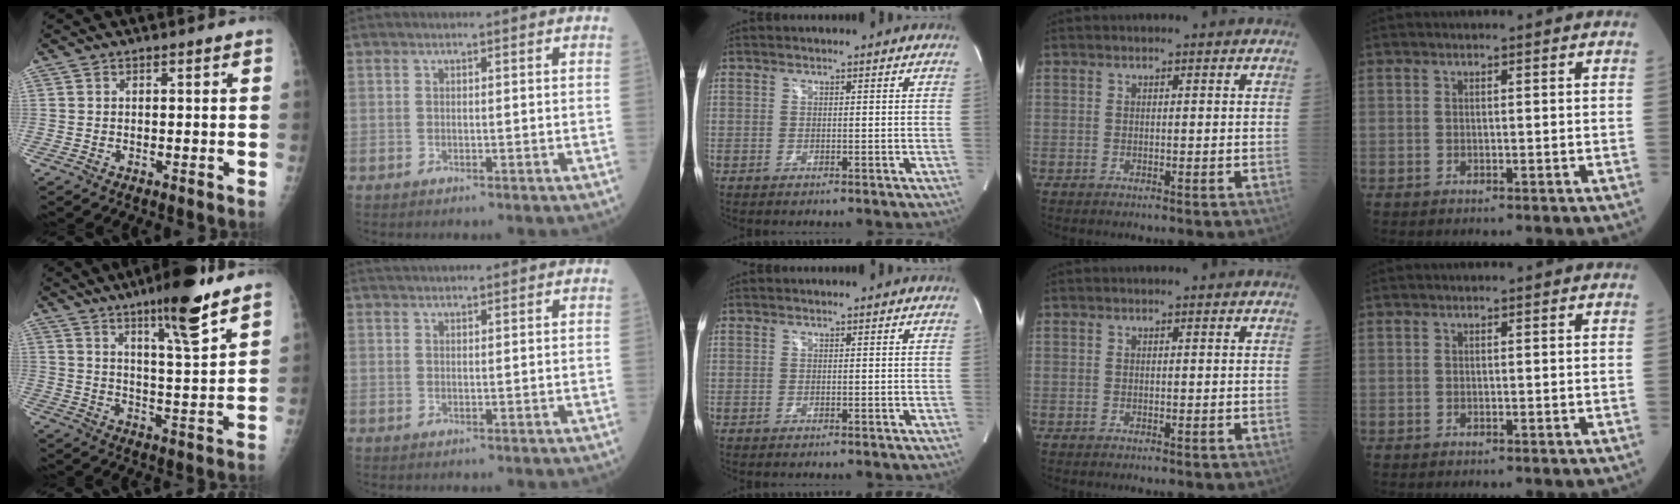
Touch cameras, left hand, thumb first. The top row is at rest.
{"thumb": {"total": 12.5, "force": [8.3, 1.3, 9.3], "torque": [-0.140, -0.055, 0.131]}, "index": {"total": 4.7, "force": [4.4, 0.0, 1.5], "torque": [-0.020, 0.036, 0.067]}}